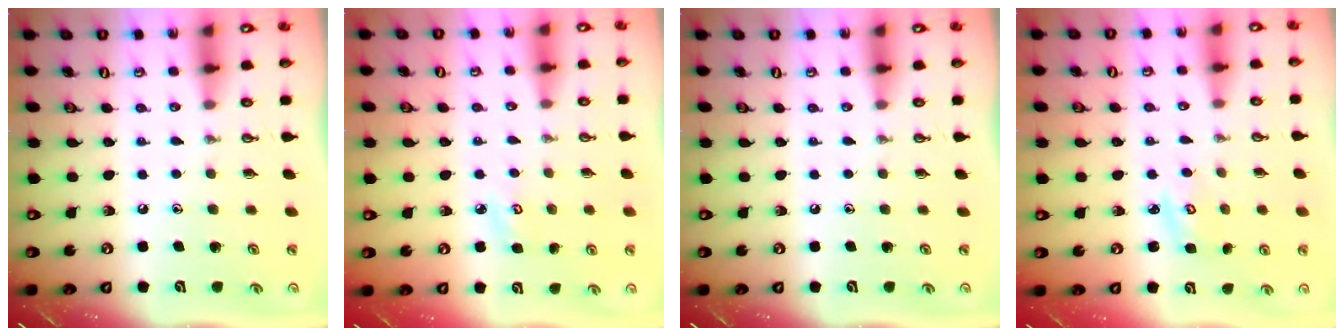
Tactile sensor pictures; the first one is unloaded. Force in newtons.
{"total": 3.6, "press": 3.6, "slide": 0.3}
{"total": 0.0}
{"total": 3.3, "press": 3.3, "slide": 0.5}